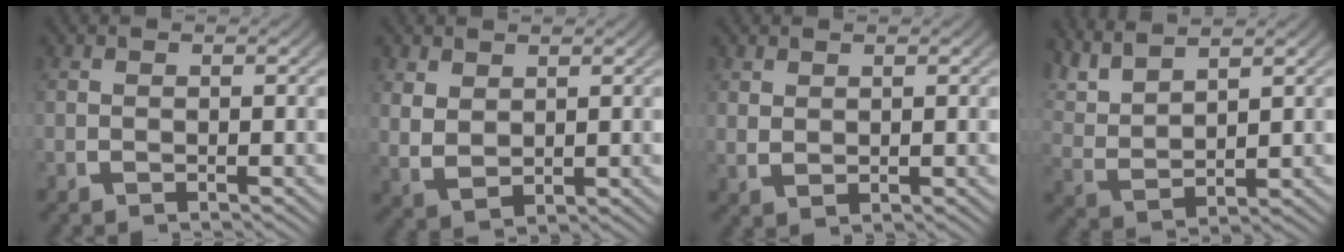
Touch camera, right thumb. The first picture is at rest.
{"total": 3.4, "force": [0.8, 2.4, 2.2], "torque": [-0.053, -0.018, 0.035]}
{"total": 1.1, "force": [0.9, 0.4, 0.6], "torque": [-0.011, -0.002, 0.025]}
{"total": 5.3, "force": [3.0, 2.8, 3.4], "torque": [-0.080, -0.008, 0.068]}